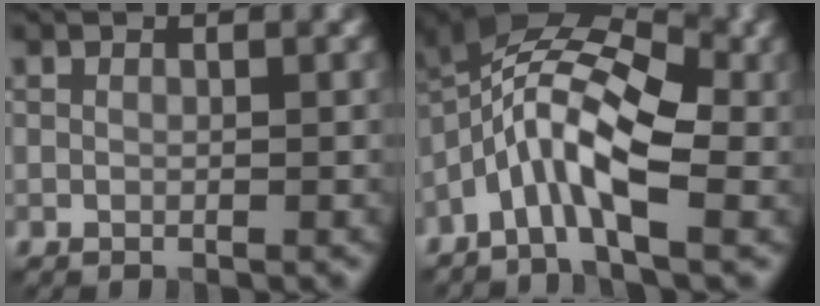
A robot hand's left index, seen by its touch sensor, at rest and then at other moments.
{"total": 8.2, "force": [-2.5, 3.1, 7.1], "torque": [-0.133, 0.018, -0.065]}